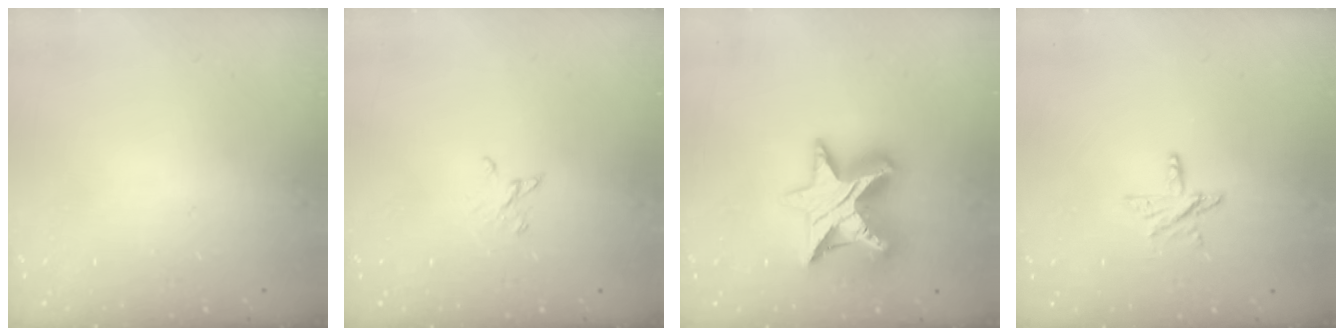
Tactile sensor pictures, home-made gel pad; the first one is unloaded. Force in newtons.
{"total": 2.1, "press": 2.1, "slide": 0.3}
{"total": 14.0, "press": 13.9, "slide": 1.0}
{"total": 5.1, "press": 5.1, "slide": 0.4}